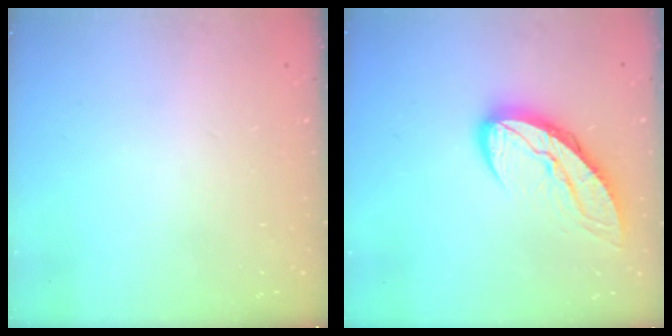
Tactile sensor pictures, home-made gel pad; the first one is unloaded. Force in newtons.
{"total": 9.8, "press": 9.7, "slide": 1.1}